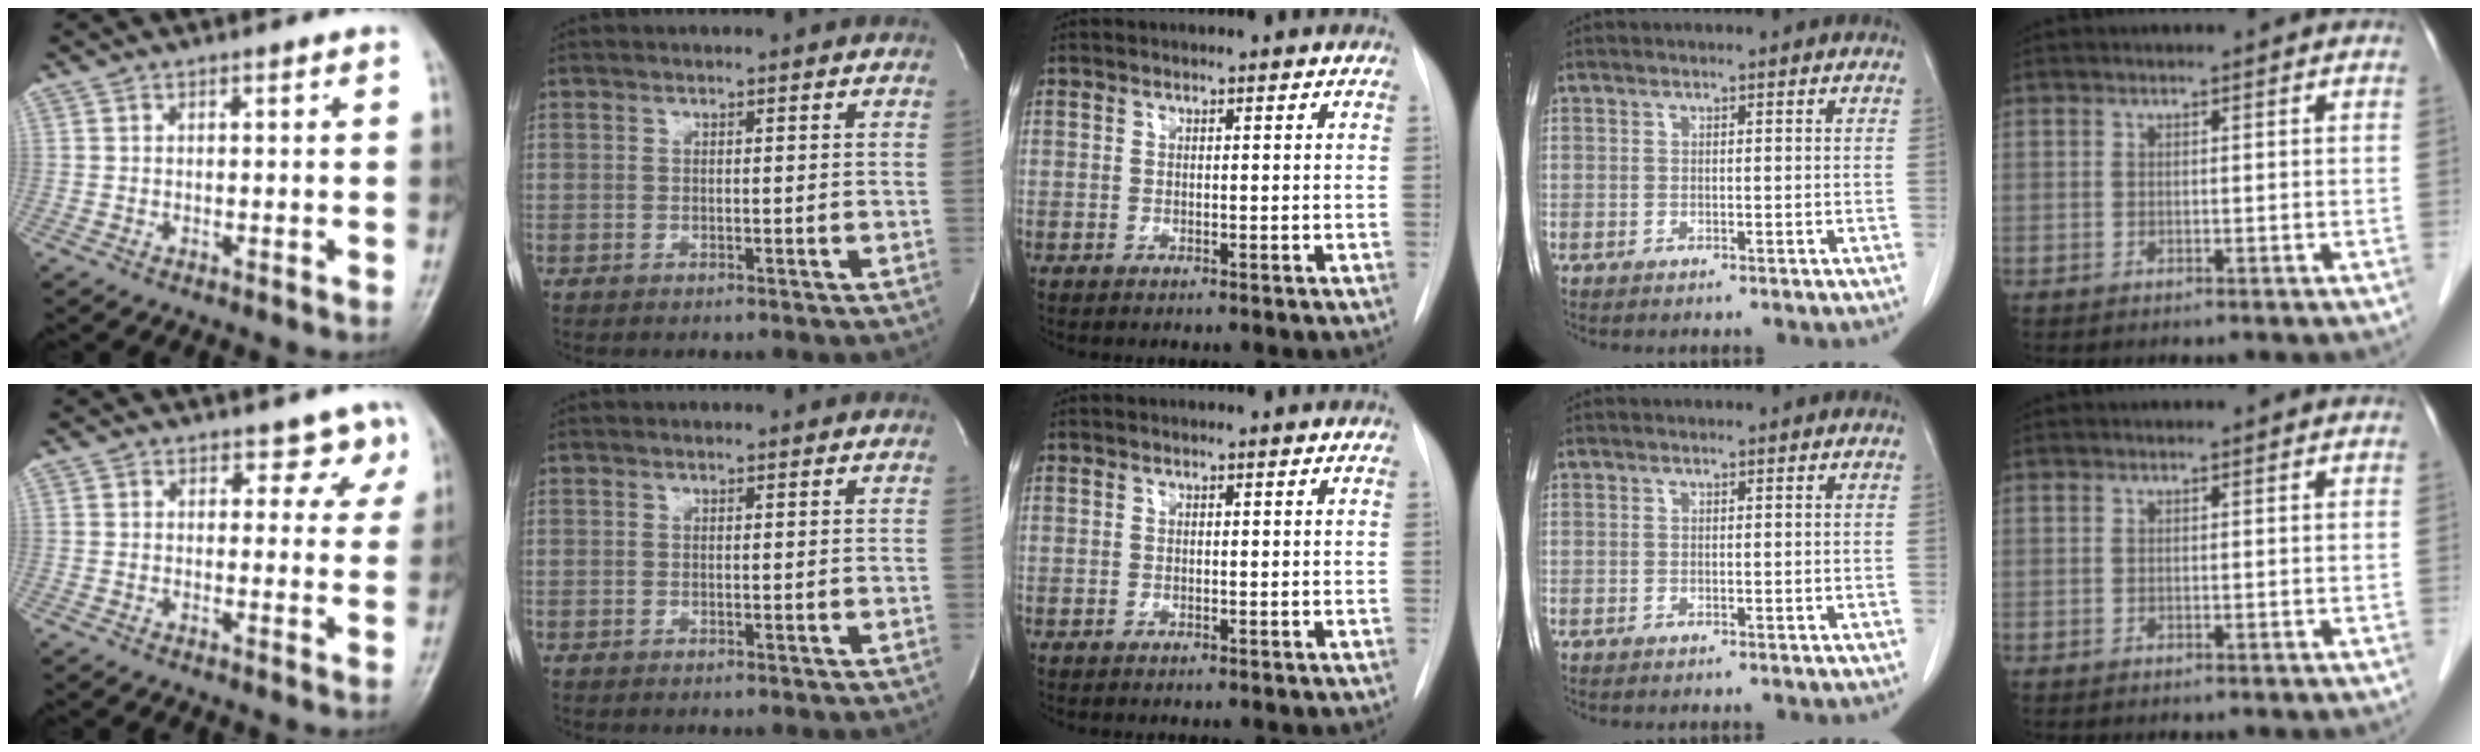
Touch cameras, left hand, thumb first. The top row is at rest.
{"thumb": {"total": 4.4, "force": [3.2, 2.8, 1.0], "torque": [0.025, -0.020, 0.027]}}